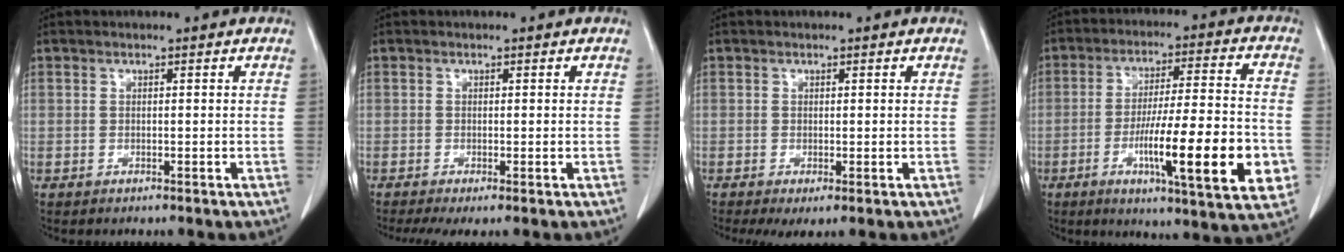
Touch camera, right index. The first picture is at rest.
{"total": 3.0, "force": [-1.9, 0.6, 2.2], "torque": [-0.043, -0.012, -0.033]}
{"total": 2.3, "force": [-1.0, 0.7, 2.0], "torque": [-0.032, -0.009, -0.011]}
{"total": 18.2, "force": [-5.2, 1.6, 17.3], "torque": [-0.241, -0.011, -0.076]}